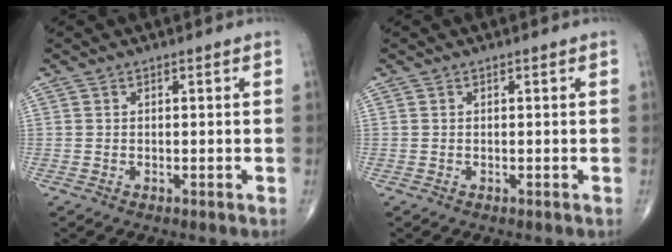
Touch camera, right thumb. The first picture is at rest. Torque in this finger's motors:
{"motor_torque": [0.66, 0.66, -0.06, 0.06, 0.00]}